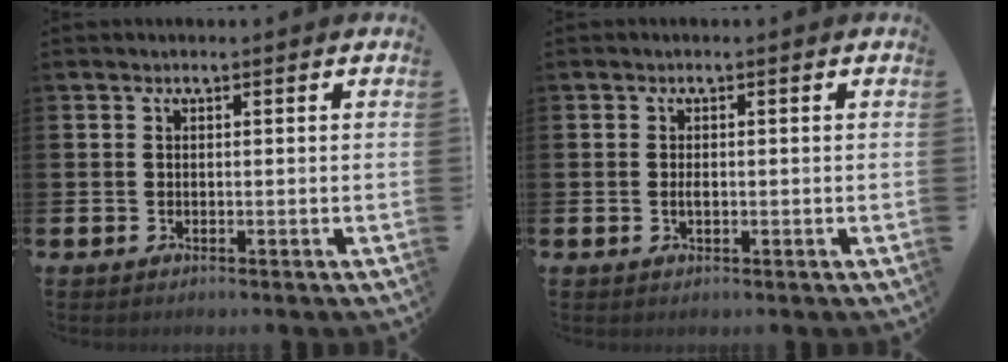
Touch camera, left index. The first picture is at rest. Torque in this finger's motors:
{"motor_torque": [0.20, -0.04, 0.02, 0.05]}